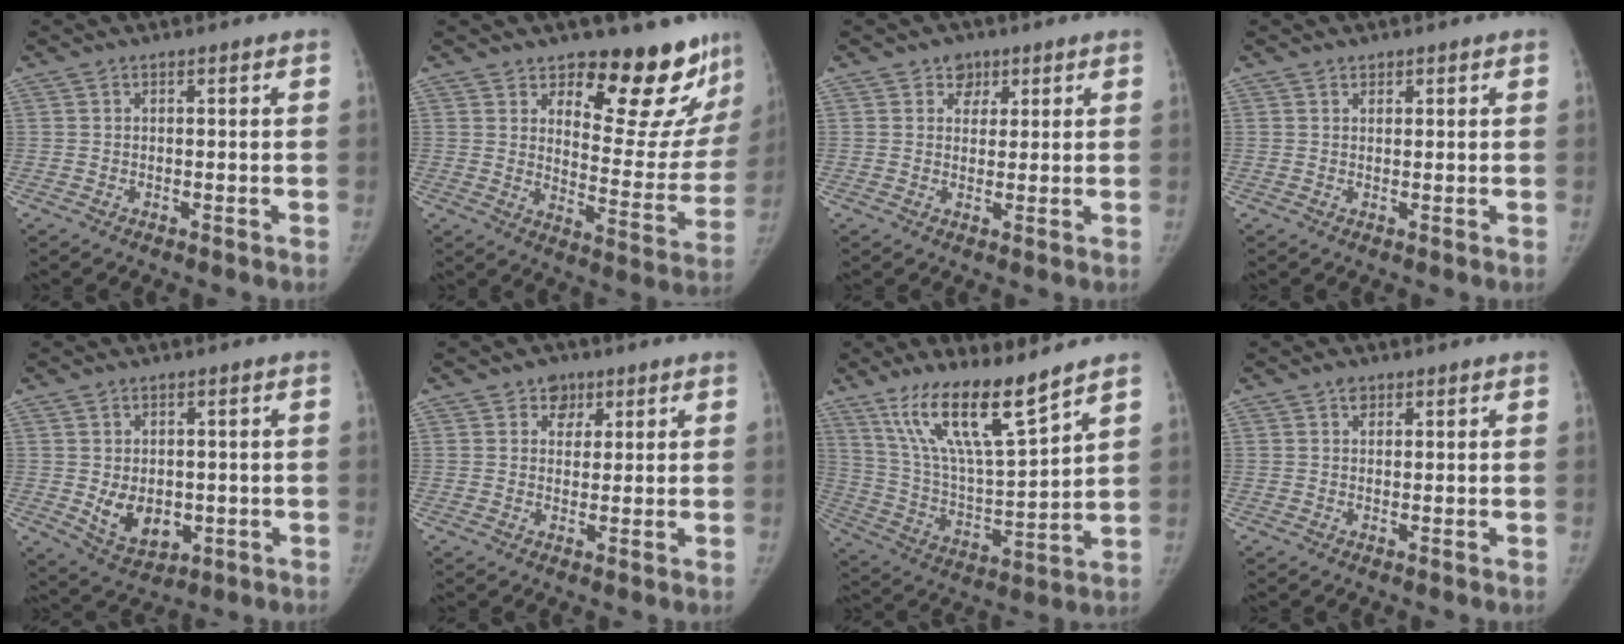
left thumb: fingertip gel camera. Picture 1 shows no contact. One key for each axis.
{"total": 18.5, "fx": 14.6, "fy": 6.9, "fz": 9.1, "tx": -0.062, "ty": -0.124, "tz": 0.188}
{"total": 3.4, "fx": 1.8, "fy": 2.7, "fz": 0.8, "tx": 0.013, "ty": -0.006, "tz": 0.022}
{"total": 1.0, "fx": 0.7, "fy": 0.7, "fz": 0.2, "tx": 0.008, "ty": -0.004, "tz": 0.009}
{"total": 7.9, "fx": -0.8, "fy": 5.8, "fz": 5.4, "tx": -0.062, "ty": -0.012, "tz": 0.006}
{"total": 3.8, "fx": 2.0, "fy": 3.1, "fz": 1.1, "tx": 0.012, "ty": -0.006, "tz": 0.025}
{"total": 17.1, "fx": 12.0, "fy": 3.1, "fz": 11.7, "tx": -0.198, "ty": -0.064, "tz": 0.234}
{"total": 1.6, "fx": 0.9, "fy": 1.1, "fz": 0.6, "tx": 0.001, "ty": -0.003, "tz": 0.012}